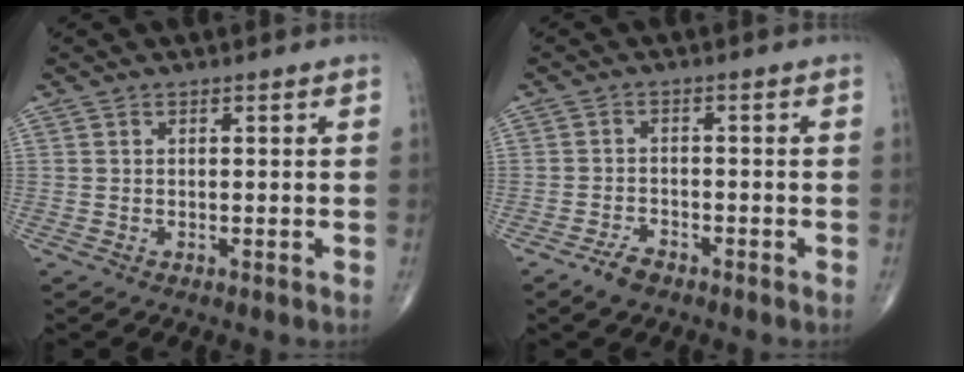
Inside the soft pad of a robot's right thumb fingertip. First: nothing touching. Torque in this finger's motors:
{"motor_torque": [0.17, -0.01, -0.08, -0.23, -0.01]}